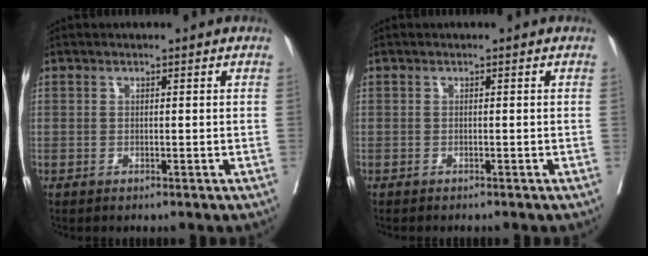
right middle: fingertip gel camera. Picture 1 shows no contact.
{"total": 1.4, "force": [-1.3, 0.2, 0.6], "torque": [-0.014, -0.005, -0.015]}